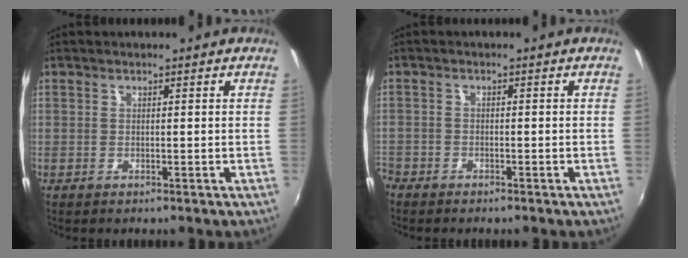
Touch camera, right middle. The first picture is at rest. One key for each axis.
{"total": 3.3, "fx": -2.7, "fy": 1.8, "fz": 0.6, "tx": -0.033, "ty": -0.002, "tz": -0.052}